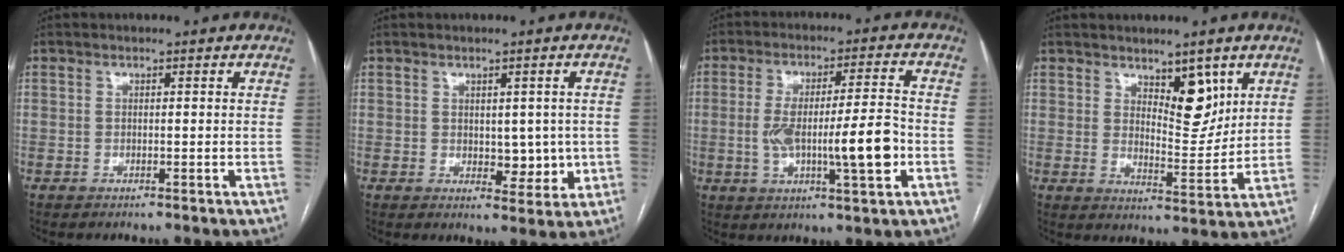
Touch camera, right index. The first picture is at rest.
{"total": 4.6, "force": [0.1, 2.8, 3.7], "torque": [-0.035, 0.000, 0.013]}
{"total": 12.0, "force": [-2.1, 1.6, 11.7], "torque": [-0.198, 0.012, -0.029]}
{"total": 6.8, "force": [3.9, 2.8, 4.8], "torque": [-0.073, -0.010, 0.065]}